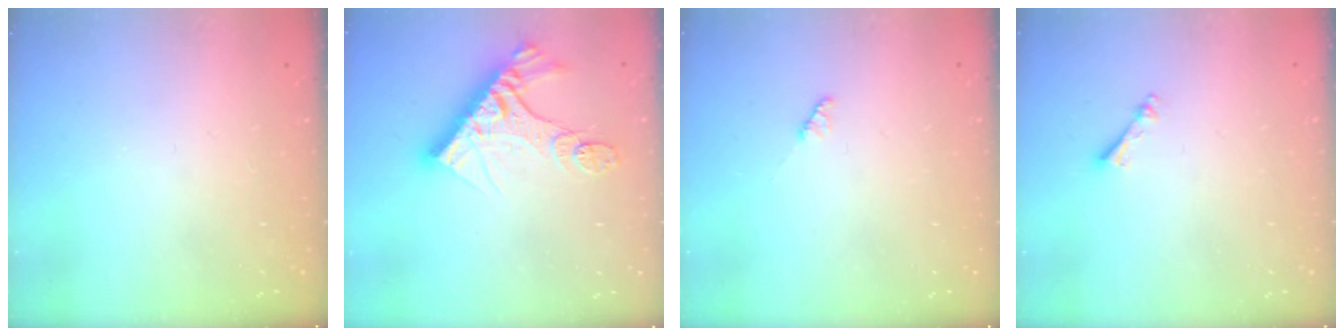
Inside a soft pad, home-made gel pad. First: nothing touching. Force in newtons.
{"total": 13.2, "press": 13.1, "slide": 1.2}
{"total": 2.2, "press": 2.2, "slide": 0.3}
{"total": 2.4, "press": 2.3, "slide": 0.4}